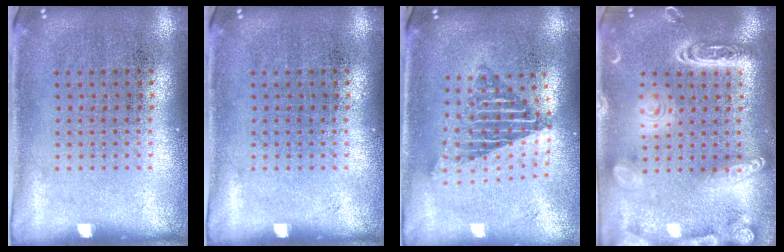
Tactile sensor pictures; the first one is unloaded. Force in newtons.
{"total": 0.0}
{"total": 1.9, "press": 1.5, "slide": 1.1}
{"total": 3.1, "press": 3.1, "slide": 0.2}